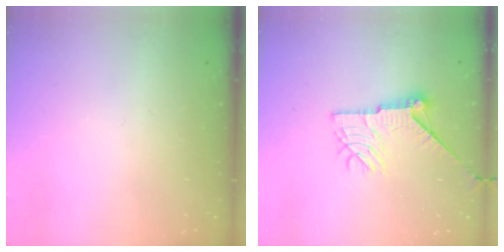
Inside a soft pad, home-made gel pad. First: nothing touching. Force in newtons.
{"total": 12.8, "press": 12.8, "slide": 0.8}